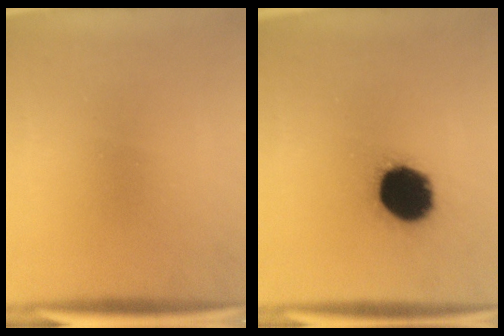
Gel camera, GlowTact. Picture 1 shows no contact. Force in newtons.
{"total": 17.6}